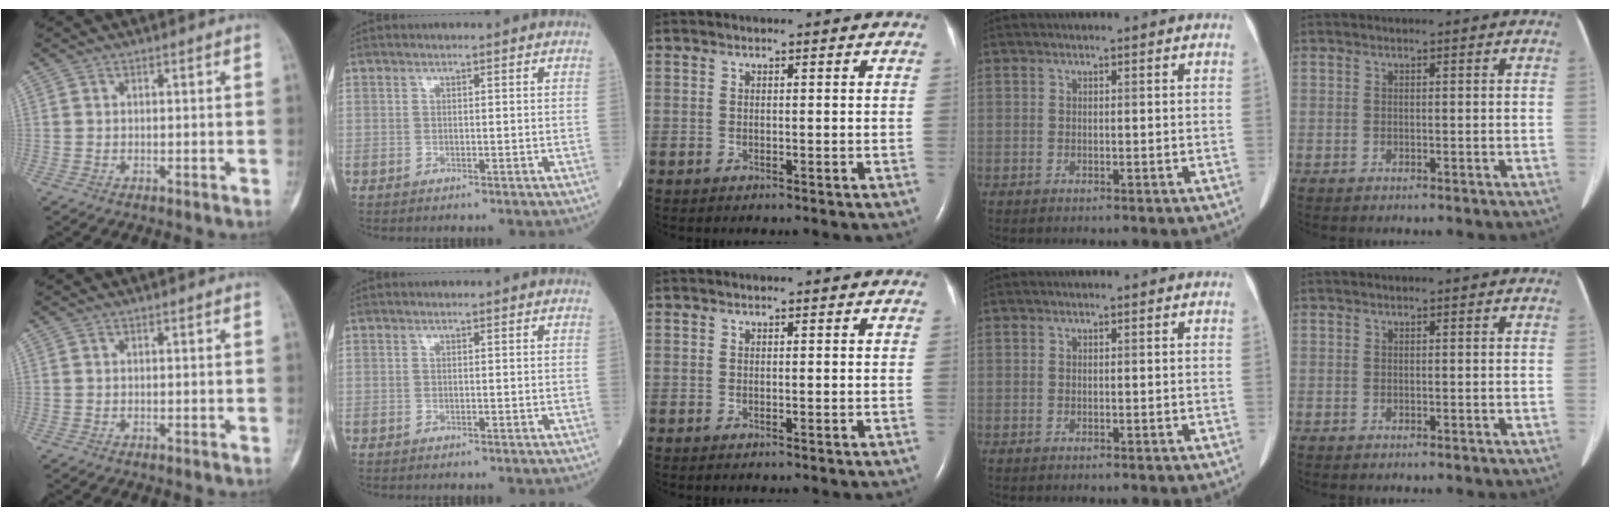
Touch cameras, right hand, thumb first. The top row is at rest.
{}